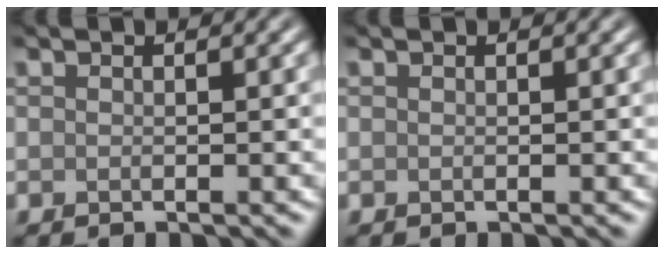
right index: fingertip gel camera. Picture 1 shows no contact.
{"total": 0.0}